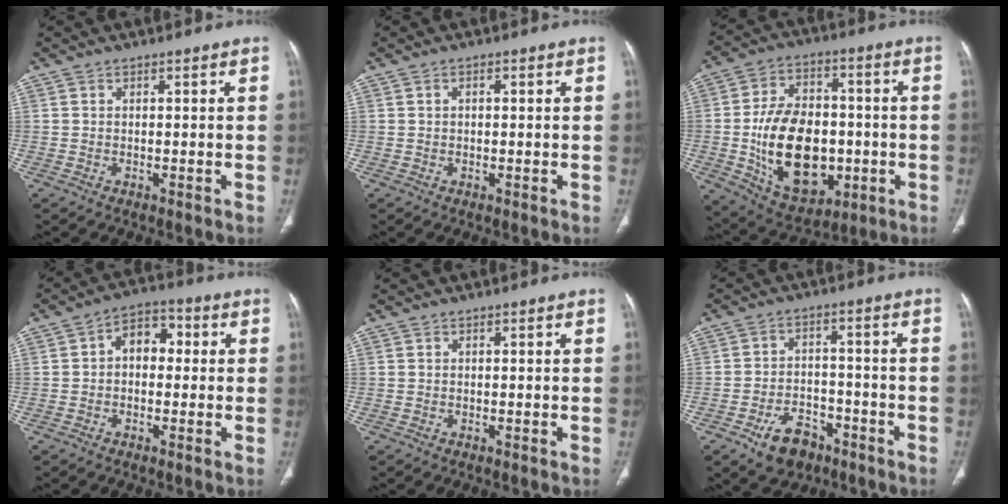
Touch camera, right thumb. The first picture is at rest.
{"total": 0.8, "force": [0.2, 0.5, 0.6], "torque": [-0.012, 0.003, 0.004]}
{"total": 21.5, "force": [-3.4, 14.3, 15.7], "torque": [-0.228, 0.015, -0.031]}
{"total": 8.8, "force": [1.4, 5.8, 6.5], "torque": [-0.074, 0.024, 0.014]}
{"total": 0.0}
{"total": 8.7, "force": [-5.2, 5.6, 4.3], "torque": [-0.050, 0.034, -0.079]}